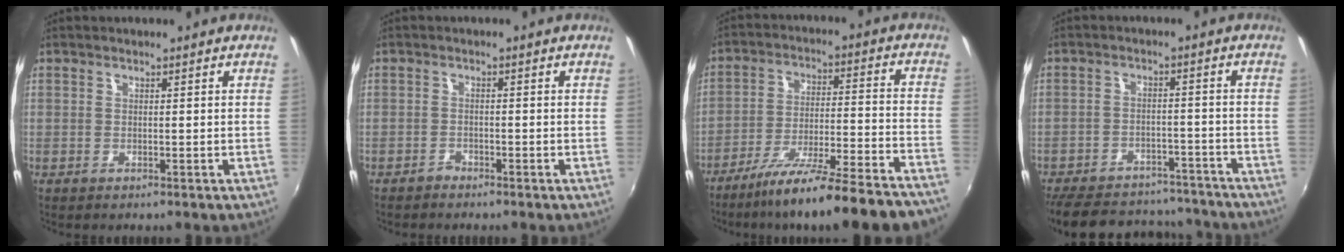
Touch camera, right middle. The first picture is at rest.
{"total": 1.4, "force": [-1.4, 0.5, 0.0], "torque": [-0.003, -0.001, -0.026]}
{"total": 23.3, "force": [-20.4, 0.0, 11.4], "torque": [-0.192, -0.061, -0.298]}
{"total": 23.7, "force": [-20.0, 9.3, 8.7], "torque": [-0.197, 0.023, -0.257]}